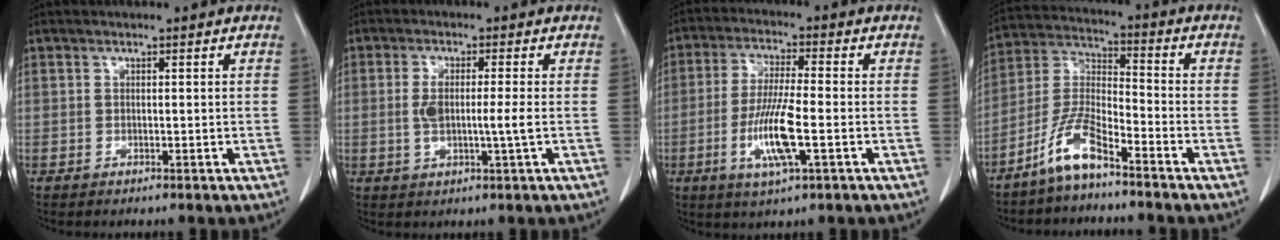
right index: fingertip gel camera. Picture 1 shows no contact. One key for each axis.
{"total": 4.9, "fx": -0.2, "fy": 0.3, "fz": 4.8, "tx": -0.093, "ty": 0.000, "tz": 0.000}
{"total": 9.5, "fx": -2.6, "fy": 0.8, "fz": 9.1, "tx": -0.180, "ty": -0.011, "tz": -0.051}
{"total": 8.4, "fx": -6.1, "fy": 1.4, "fz": 5.6, "tx": -0.131, "ty": -0.006, "tz": -0.128}